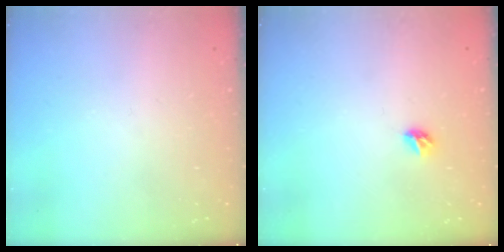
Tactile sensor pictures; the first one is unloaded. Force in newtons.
{"total": 4.5, "press": 4.4, "slide": 0.9}